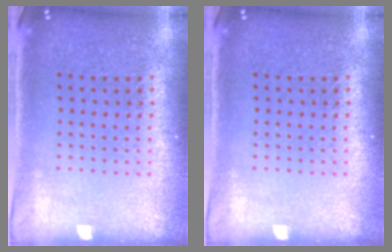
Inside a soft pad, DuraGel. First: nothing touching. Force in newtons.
{"total": 0.0}